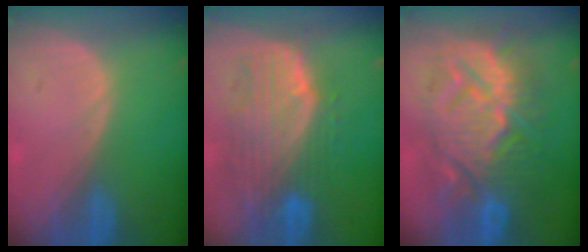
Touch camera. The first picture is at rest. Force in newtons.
{"total": 10.5, "press": 9.0, "slide": 5.4}
{"total": 13.7, "press": 13.7, "slide": 1.3}